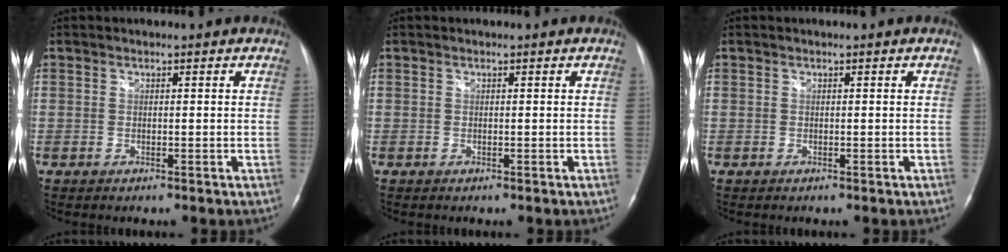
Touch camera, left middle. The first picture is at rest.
{"total": 0.0}
{"total": 0.0}